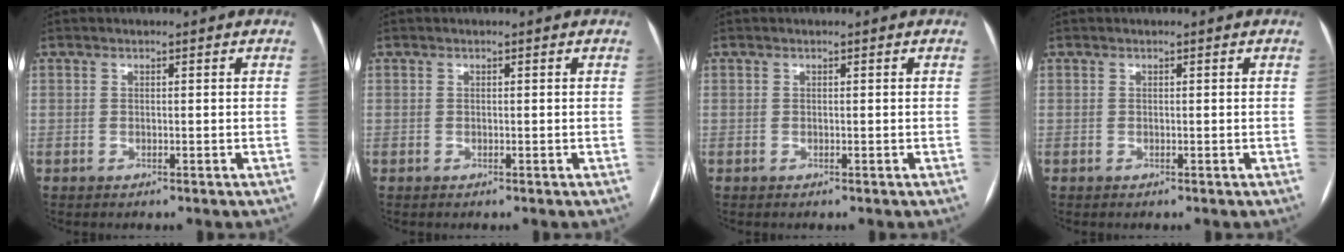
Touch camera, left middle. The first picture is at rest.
{"total": 0.0}
{"total": 0.0}
{"total": 0.0}